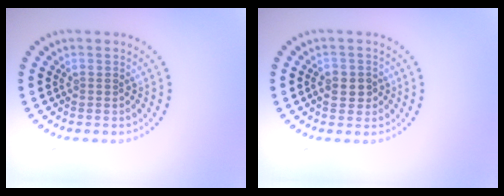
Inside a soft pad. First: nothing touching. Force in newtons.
{"total": 2.3, "press": 2.3, "slide": 0.6}